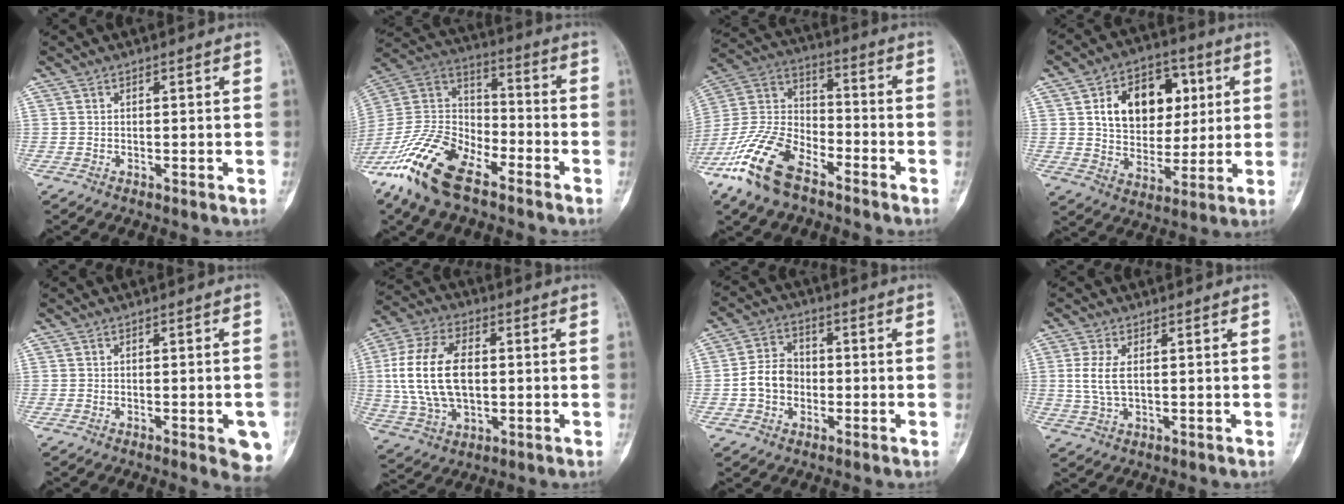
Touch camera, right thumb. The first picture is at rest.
{"total": 17.3, "force": [-11.5, 7.5, 10.5], "torque": [-0.213, 0.055, -0.227]}
{"total": 16.9, "force": [-10.7, 8.1, 10.4], "torque": [-0.212, 0.051, -0.211]}
{"total": 16.5, "force": [4.5, 11.6, 10.7], "torque": [-0.117, 0.002, 0.076]}
{"total": 6.6, "force": [-2.4, 1.9, 5.8], "torque": [-0.052, 0.001, -0.024]}
{"total": 17.3, "force": [0.9, 10.5, 13.7], "torque": [-0.265, 0.011, 0.020]}
{"total": 7.6, "force": [-1.2, 6.2, 4.2], "torque": [-0.060, 0.024, -0.032]}
{"total": 5.2, "force": [0.7, 2.6, 4.5], "torque": [-0.102, -0.001, 0.014]}